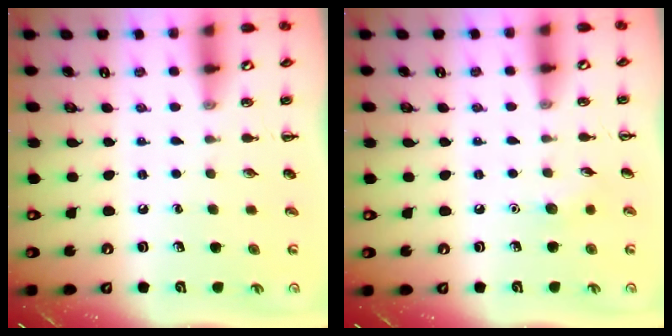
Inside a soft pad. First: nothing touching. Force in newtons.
{"total": 5.0, "press": 4.9, "slide": 1.4}